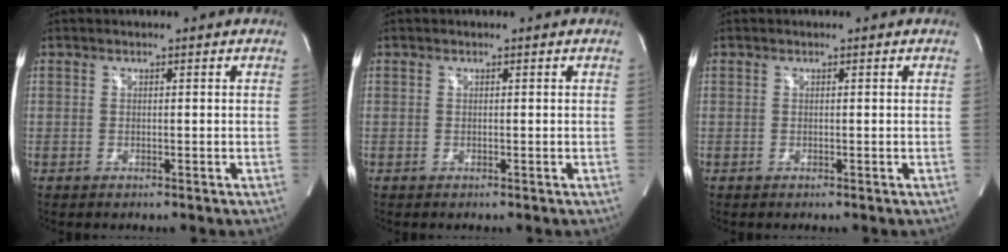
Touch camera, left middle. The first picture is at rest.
{"total": 0.0}
{"total": 0.0}